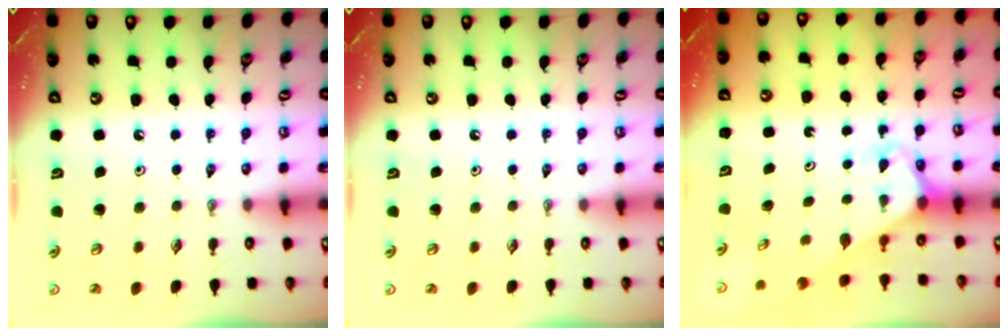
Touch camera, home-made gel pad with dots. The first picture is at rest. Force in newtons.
{"total": 0.0}
{"total": 2.6, "press": 2.6, "slide": 0.2}